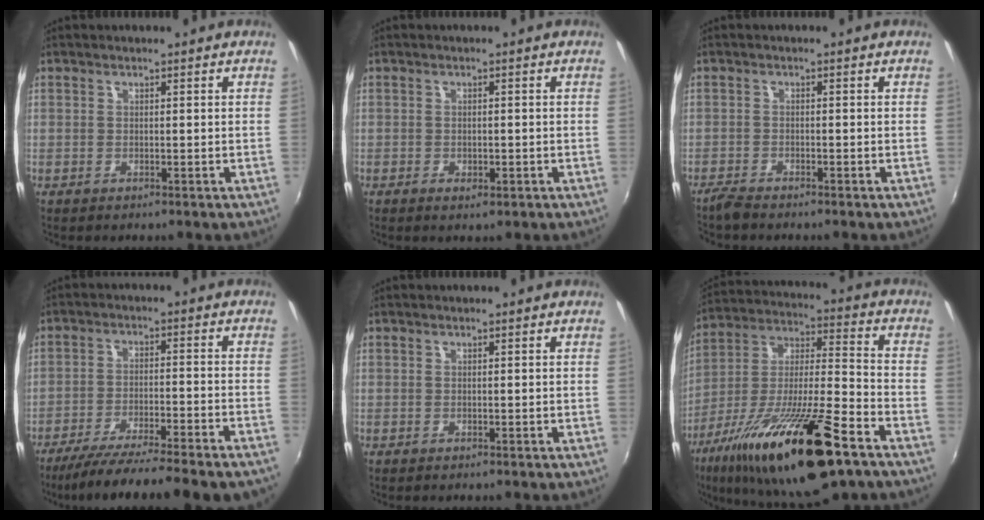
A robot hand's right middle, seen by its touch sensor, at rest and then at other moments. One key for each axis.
{"total": 2.2, "fx": -1.0, "fy": 1.3, "fz": 1.5, "tx": -0.025, "ty": -0.004, "tz": -0.015}
{"total": 2.4, "fx": -2.3, "fy": 0.2, "fz": 0.7, "tx": -0.025, "ty": -0.008, "tz": -0.048}
{"total": 18.0, "fx": -15.6, "fy": 0.1, "fz": 9.0, "tx": -0.160, "ty": -0.043, "tz": -0.234}
{"total": 0.0}
{"total": 26.9, "fx": -15.6, "fy": 5.8, "fz": 21.1, "tx": -0.374, "ty": -0.044, "tz": -0.267}